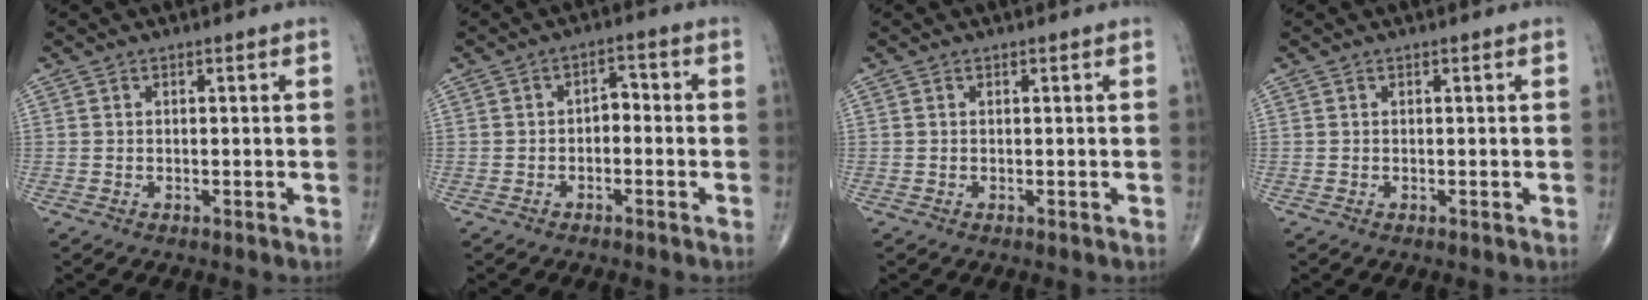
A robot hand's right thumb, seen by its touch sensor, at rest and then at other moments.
{"total": 3.2, "force": [-0.8, 2.0, 2.3], "torque": [-0.021, 0.021, -0.022]}
{"total": 0.0}
{"total": 0.0}